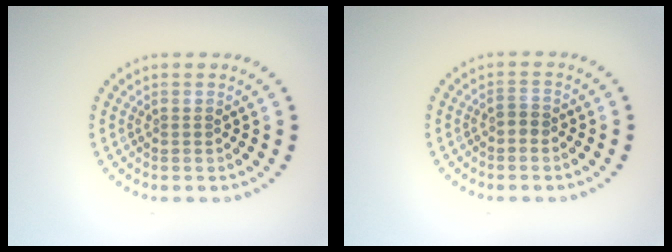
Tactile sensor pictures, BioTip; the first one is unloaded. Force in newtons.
{"total": 1.1, "press": 0.9, "slide": 0.6}